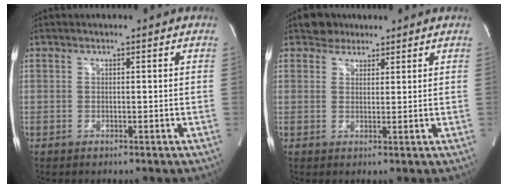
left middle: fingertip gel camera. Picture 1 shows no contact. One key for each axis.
{"total": 3.0, "fx": 2.3, "fy": 1.9, "fz": 0.1, "tx": -0.001, "ty": 0.009, "tz": 0.034}